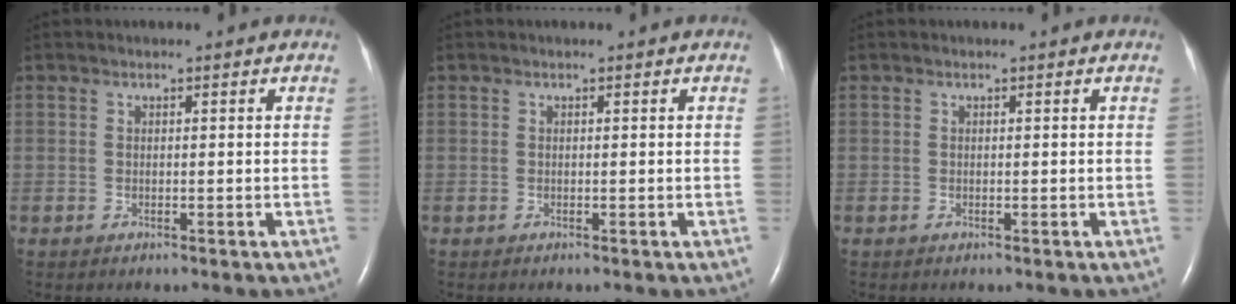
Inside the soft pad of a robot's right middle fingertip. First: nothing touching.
{"total": 0.0}
{"total": 0.0}